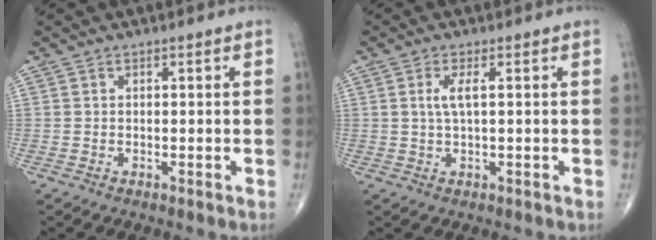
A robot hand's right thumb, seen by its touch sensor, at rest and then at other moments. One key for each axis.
{"total": 2.8, "fx": 0.5, "fy": 0.6, "fz": 2.7, "tx": -0.067, "ty": 0.004, "tz": 0.013}